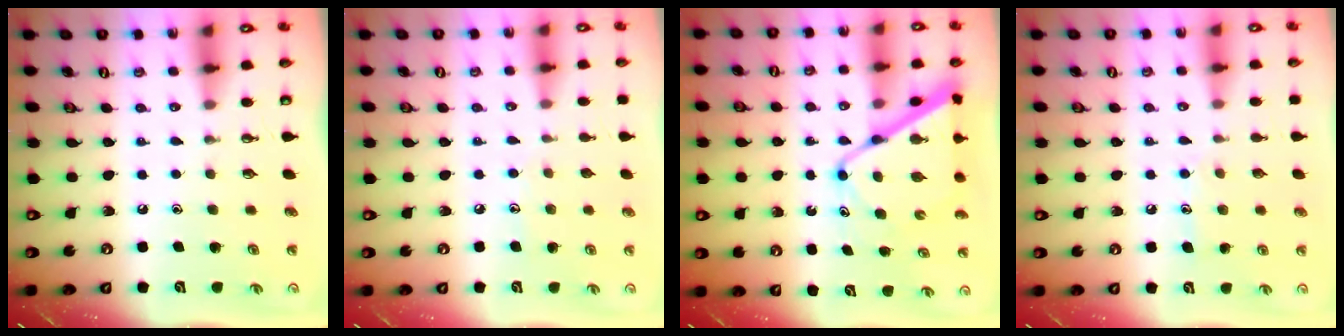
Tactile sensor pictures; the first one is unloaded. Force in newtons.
{"total": 5.5, "press": 5.5, "slide": 0.5}
{"total": 13.1, "press": 13.1, "slide": 1.3}
{"total": 6.8, "press": 6.8, "slide": 0.3}